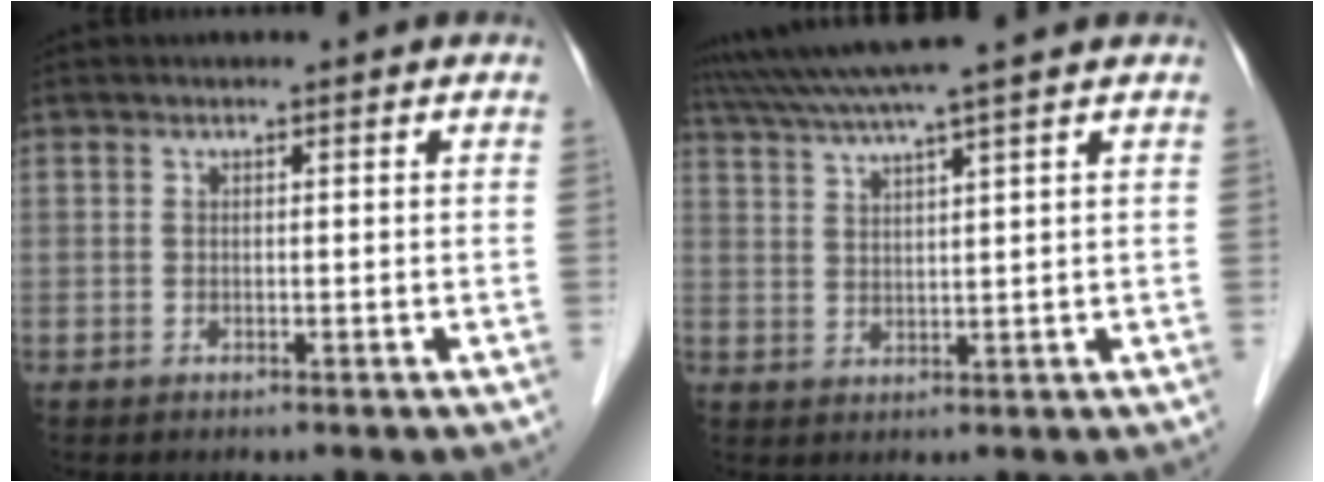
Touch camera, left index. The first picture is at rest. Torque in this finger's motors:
{"motor_torque": [1.03, -1.11, 0.48, 0.14]}